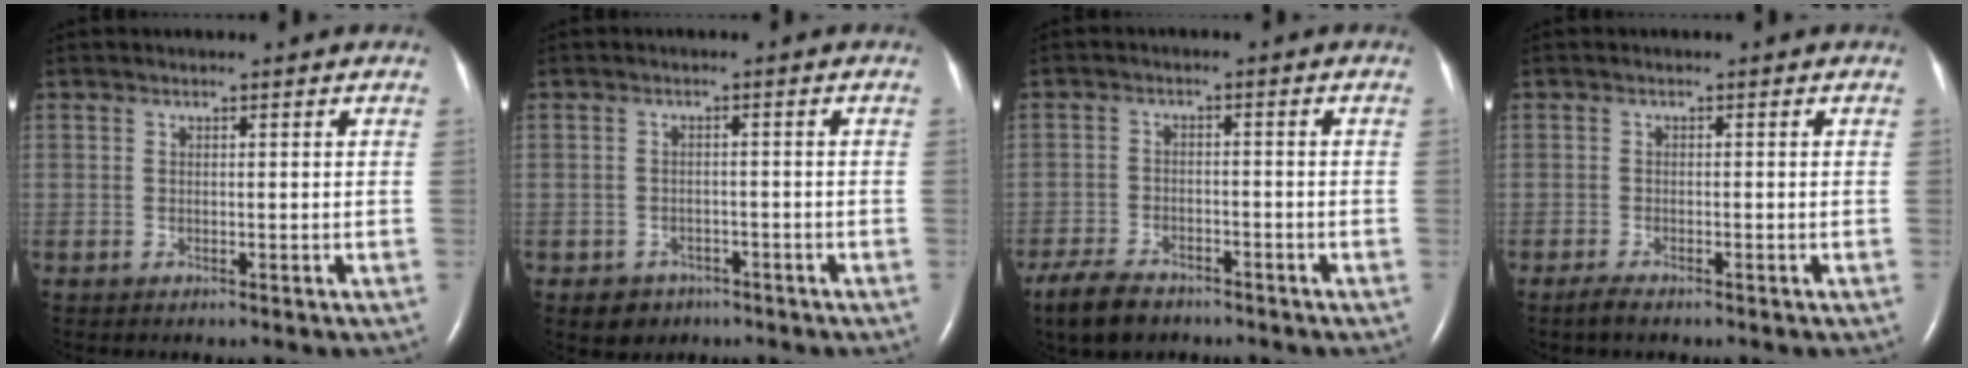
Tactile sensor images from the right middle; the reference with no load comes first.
{"total": 3.1, "force": [-1.9, 2.4, 0.2], "torque": [-0.011, 0.010, -0.021]}
{"total": 7.5, "force": [-5.9, 3.3, 3.3], "torque": [-0.069, -0.010, -0.100]}
{"total": 1.4, "force": [-1.2, 0.2, 0.8], "torque": [-0.030, -0.005, -0.022]}